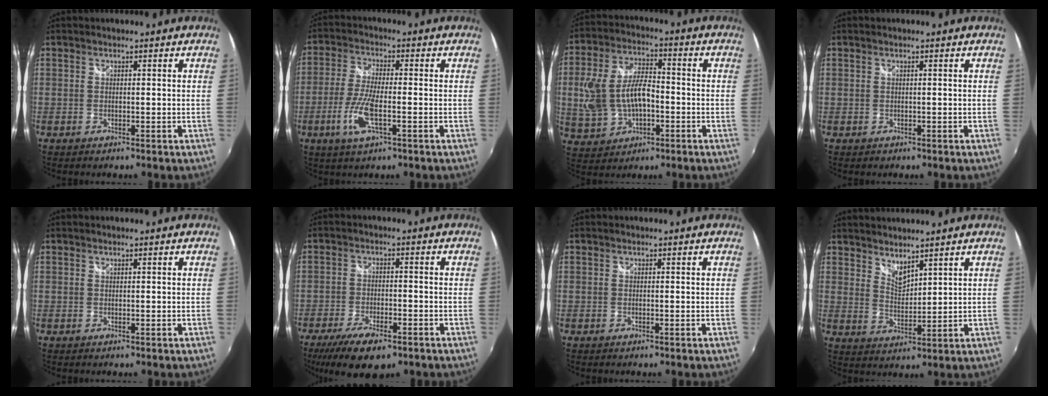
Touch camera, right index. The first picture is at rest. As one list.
[{"total": 8.5, "force": [-3.0, 2.0, 7.7], "torque": [-0.166, -0.008, -0.061]}, {"total": 13.1, "force": [-1.9, 7.7, 10.4], "torque": [-0.225, 0.012, -0.021]}, {"total": 0.0}, {"total": 0.0}, {"total": 11.6, "force": [-7.8, 4.1, 7.6], "torque": [-0.171, -0.034, -0.132]}, {"total": 0.0}, {"total": 4.6, "force": [4.2, 1.2, 1.7], "torque": [-0.023, -0.006, 0.074]}]